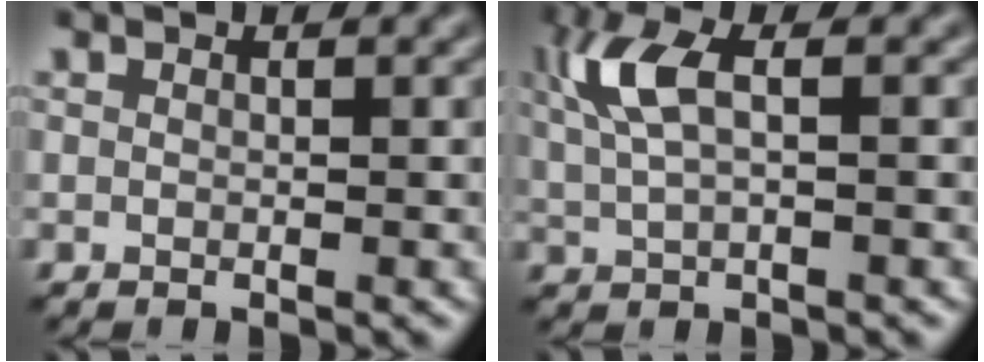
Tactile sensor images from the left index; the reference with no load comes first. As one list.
[{"total": 4.4, "force": [1.3, 1.7, 3.8], "torque": [-0.093, 0.009, 0.025]}]